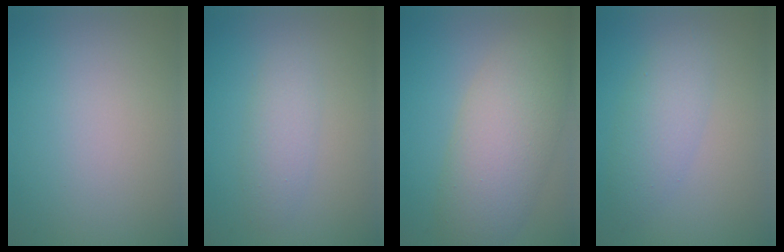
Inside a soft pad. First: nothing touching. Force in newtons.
{"total": 2.2, "press": 2.2, "slide": 0.2}
{"total": 7.2, "press": 7.2, "slide": 0.6}
{"total": 3.1, "press": 3.1, "slide": 0.0}